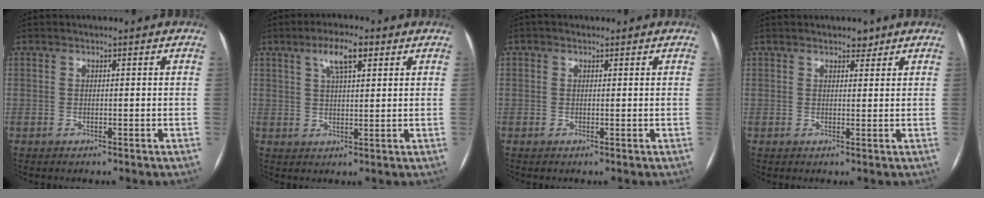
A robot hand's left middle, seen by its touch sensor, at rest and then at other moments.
{"total": 5.5, "force": [2.9, 1.3, 4.5], "torque": [-0.089, 0.011, 0.051]}
{"total": 0.0}
{"total": 1.9, "force": [1.5, 0.9, 0.8], "torque": [-0.012, 0.003, 0.019]}